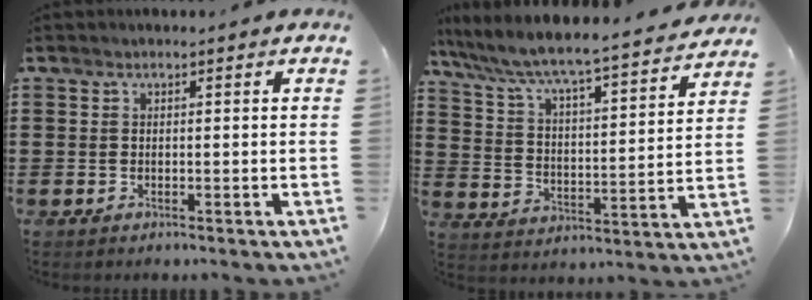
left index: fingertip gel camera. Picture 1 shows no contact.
{"total": 5.7, "force": [5.2, -0.1, 2.2], "torque": [-0.070, -0.050, 0.077]}